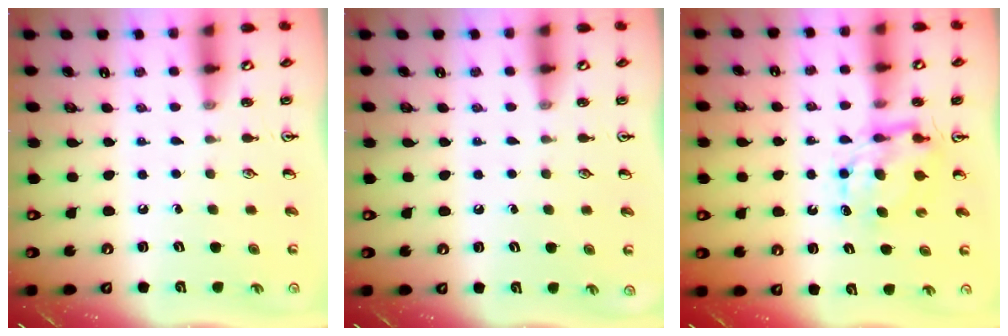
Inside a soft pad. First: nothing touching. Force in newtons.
{"total": 0.0}
{"total": 7.2, "press": 7.2, "slide": 0.7}